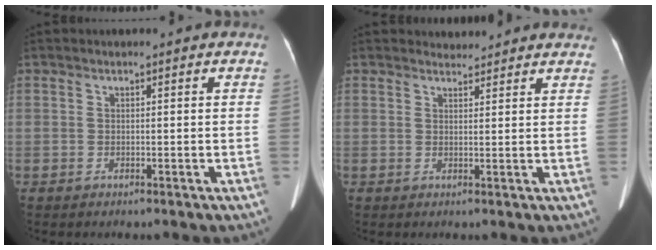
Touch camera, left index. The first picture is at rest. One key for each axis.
{"total": 3.7, "fx": 3.6, "fy": 0.9, "fz": -0.2, "tx": 0.002, "ty": 0.008, "tz": 0.035}